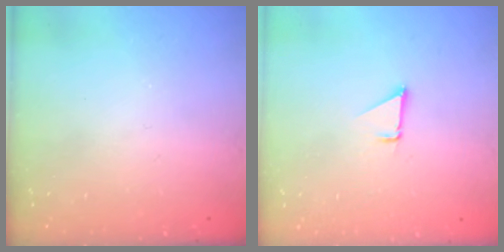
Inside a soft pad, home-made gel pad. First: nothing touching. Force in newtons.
{"total": 1.3, "press": 1.3, "slide": 0.1}